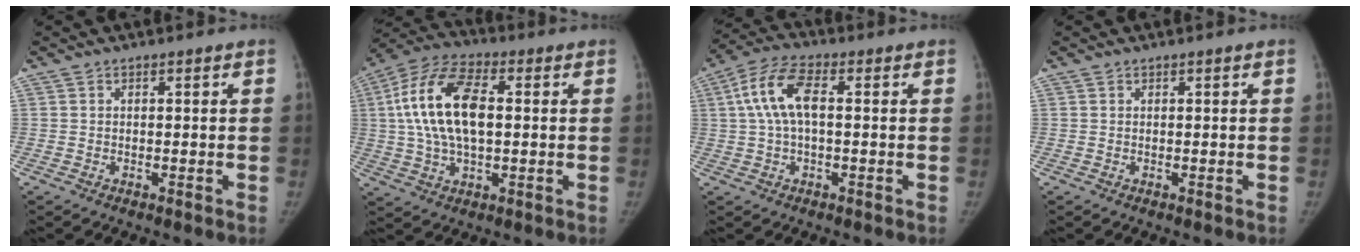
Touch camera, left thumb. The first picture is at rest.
{"total": 16.4, "force": [1.8, 8.5, 13.9], "torque": [-0.274, 0.024, 0.031]}
{"total": 9.3, "force": [1.1, 4.4, 8.2], "torque": [-0.173, 0.032, 0.017]}
{"total": 0.0}